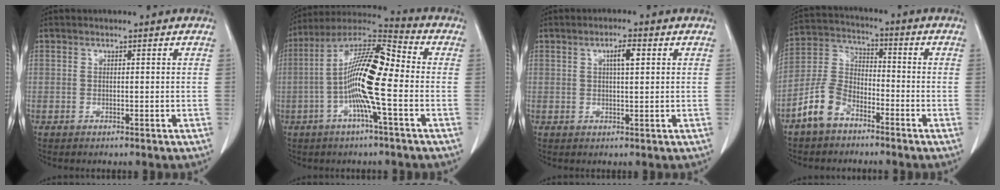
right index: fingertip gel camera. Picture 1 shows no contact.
{"total": 14.3, "force": [-2.2, 1.4, 14.1], "torque": [-0.269, 0.016, -0.051]}
{"total": 3.3, "force": [1.2, 0.6, 3.0], "torque": [-0.052, 0.002, 0.018]}
{"total": 8.4, "force": [-5.3, 4.9, 4.3], "torque": [-0.108, 0.016, -0.111]}